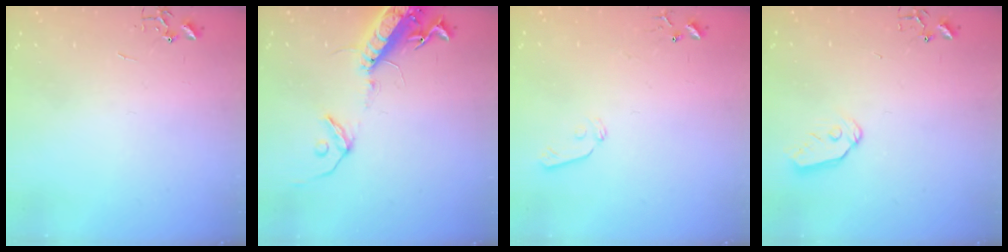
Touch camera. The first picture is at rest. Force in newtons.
{"total": 16.3, "press": 15.8, "slide": 4.0}
{"total": 5.9, "press": 5.8, "slide": 0.6}
{"total": 7.7, "press": 7.7, "slide": 0.4}